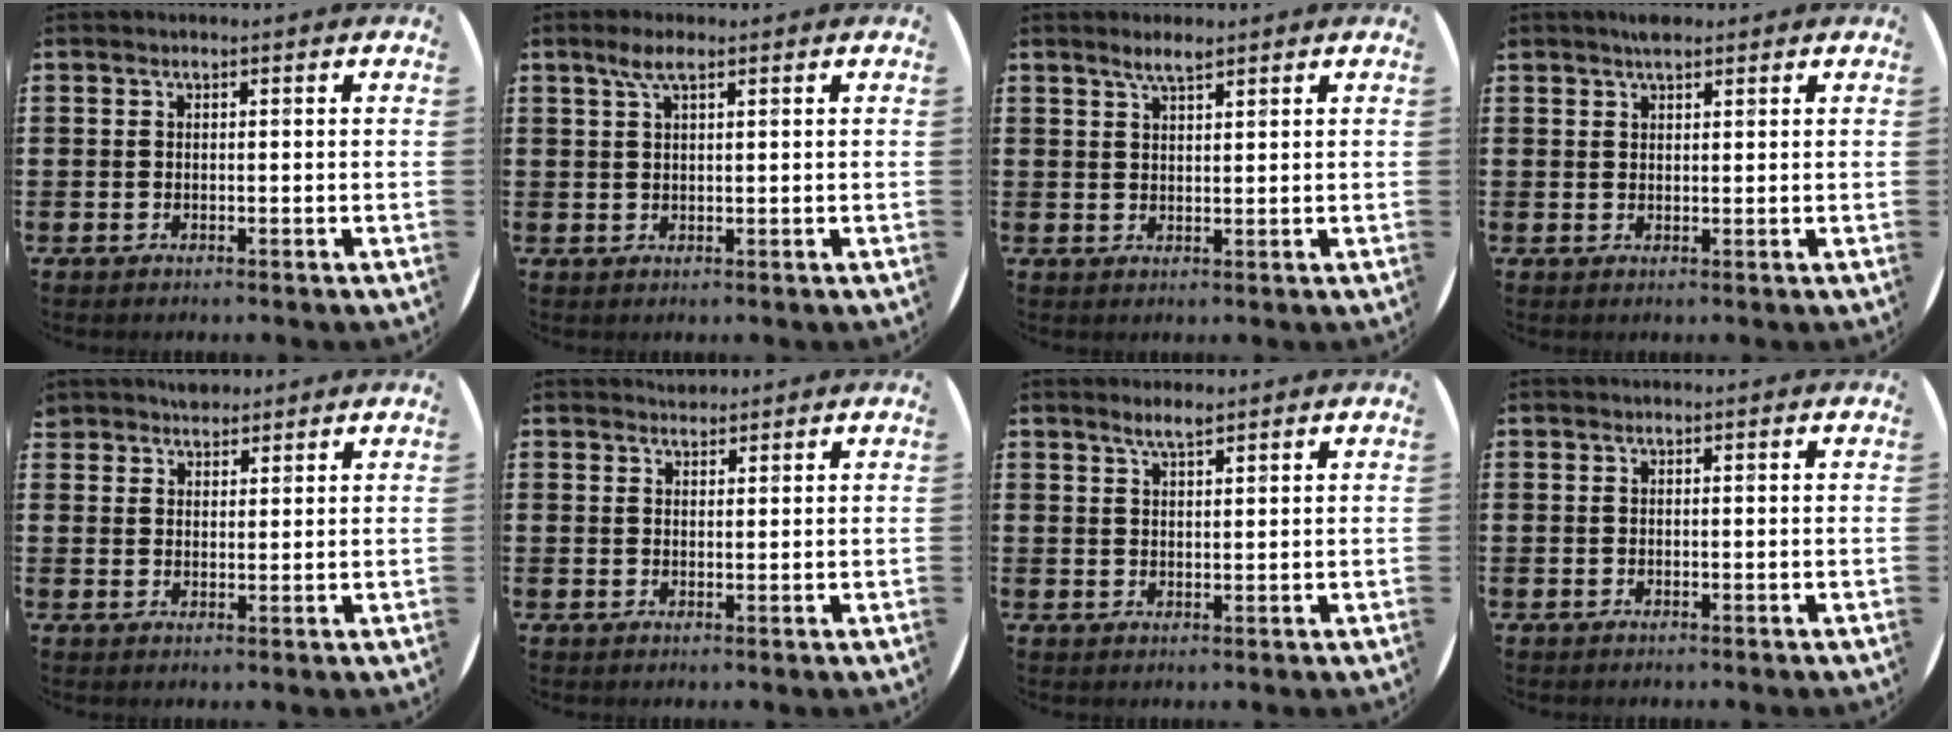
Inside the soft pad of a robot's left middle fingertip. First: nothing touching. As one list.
[{"total": 3.1, "force": [1.8, 0.7, 2.4], "torque": [-0.051, 0.007, 0.031]}, {"total": 2.9, "force": [2.3, 0.5, 1.7], "torque": [-0.028, 0.001, 0.040]}, {"total": 1.9, "force": [1.7, 0.6, 0.6], "torque": [-0.015, 0.003, 0.032]}, {"total": 2.6, "force": [2.4, 0.9, -0.1], "torque": [-0.003, 0.004, 0.047]}, {"total": 1.7, "force": [1.6, 0.5, -0.3], "torque": [0.011, -0.001, 0.030]}, {"total": 2.6, "force": [2.2, 0.4, 1.4], "torque": [-0.030, 0.003, 0.040]}, {"total": 0.0}]